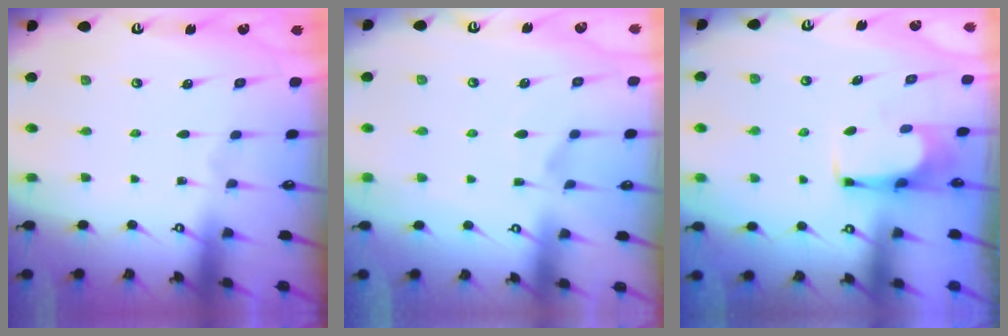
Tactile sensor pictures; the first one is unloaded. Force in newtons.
{"total": 2.4, "press": 2.1, "slide": 1.1}
{"total": 3.4, "press": 3.4, "slide": 0.2}